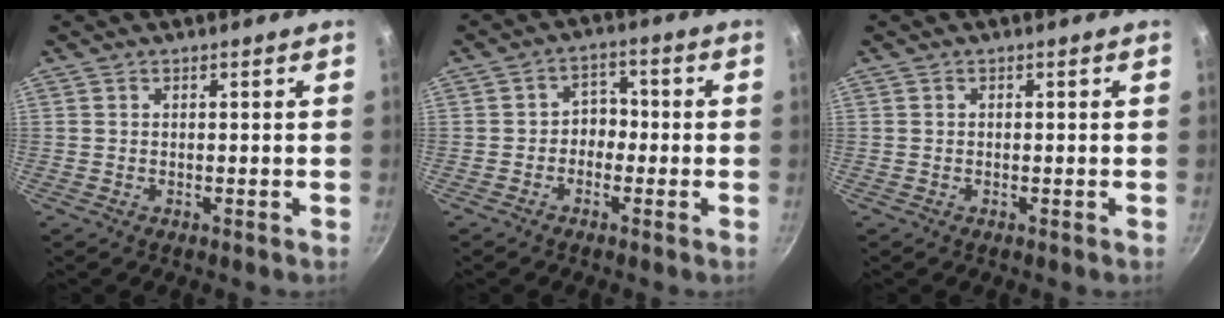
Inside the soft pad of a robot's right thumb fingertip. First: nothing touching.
{"total": 4.0, "force": [-1.1, 3.3, 2.1], "torque": [0.004, 0.022, -0.026]}
{"total": 0.0}